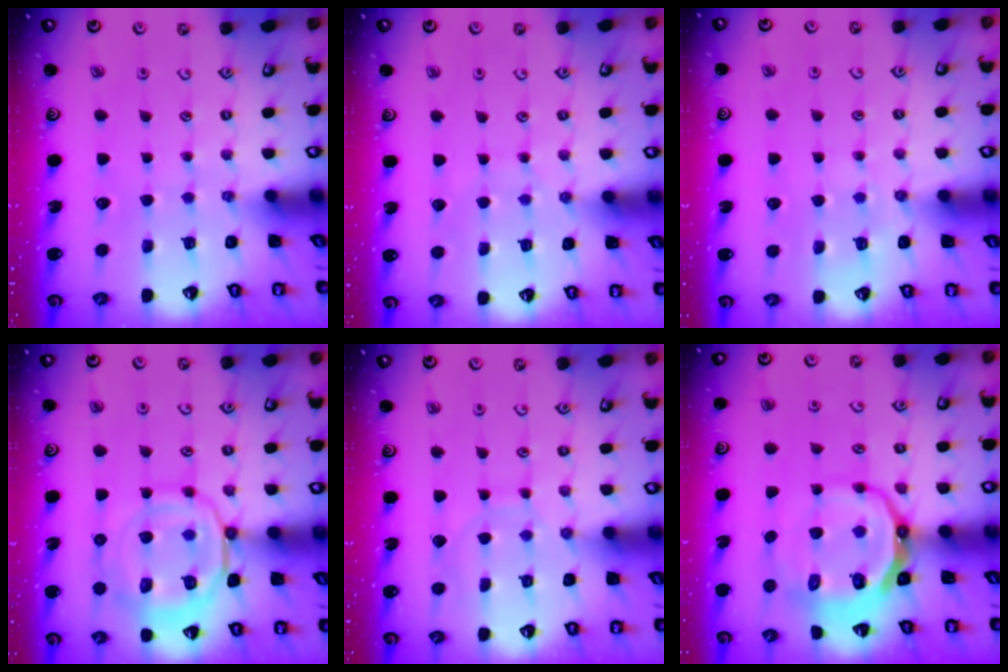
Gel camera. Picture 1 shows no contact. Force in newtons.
{"total": 4.7, "press": 4.7, "slide": 0.4}
{"total": 4.8, "press": 4.8, "slide": 0.7}
{"total": 14.0, "press": 13.9, "slide": 1.5}
{"total": 5.0, "press": 5.0, "slide": 0.2}
{"total": 14.6, "press": 14.2, "slide": 3.3}